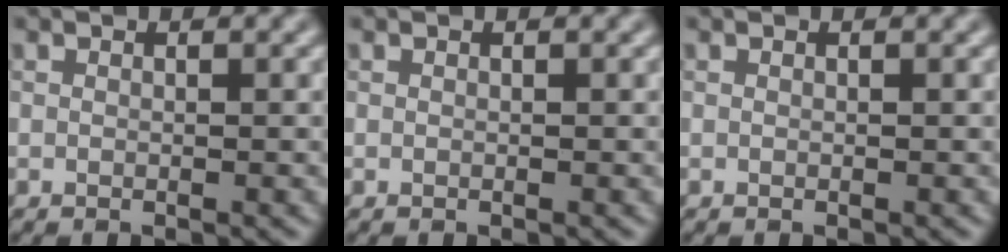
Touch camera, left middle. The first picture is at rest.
{"total": 0.0}
{"total": 0.0}